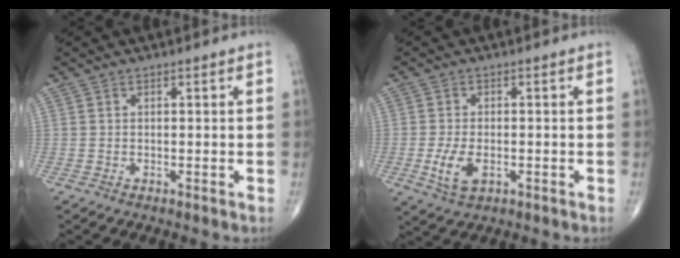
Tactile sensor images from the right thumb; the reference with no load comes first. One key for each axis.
{"total": 5.5, "fx": -1.5, "fy": 2.9, "fz": 4.4, "tx": -0.092, "ty": -0.003, "tz": -0.023}